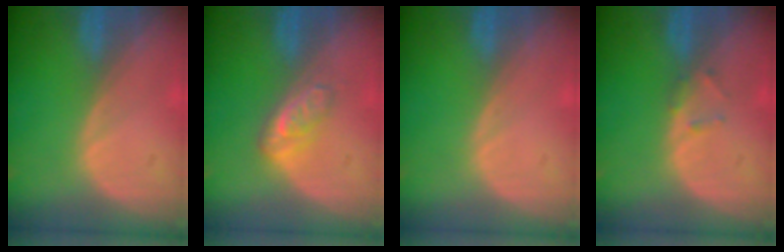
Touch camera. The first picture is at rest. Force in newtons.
{"total": 4.8, "press": 4.2, "slide": 2.4}
{"total": 0.0}
{"total": 1.3, "press": 1.3, "slide": 0.4}